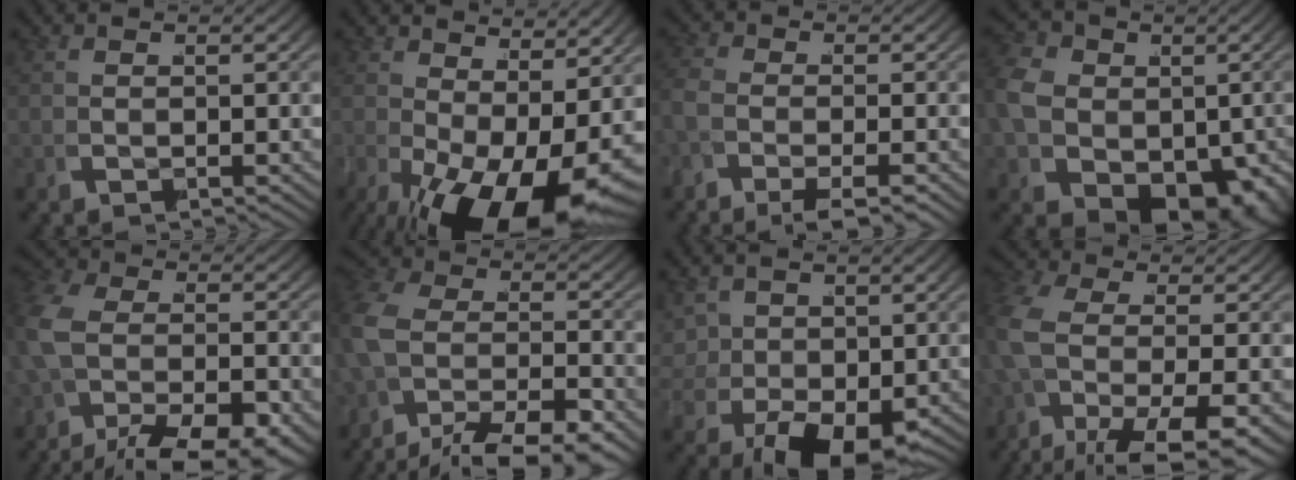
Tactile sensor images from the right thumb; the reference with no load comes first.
{"total": 10.6, "force": [-1.9, 5.4, 8.9], "torque": [-0.131, -0.044, -0.002]}
{"total": 2.5, "force": [-1.8, 0.9, 1.4], "torque": [-0.031, -0.005, -0.034]}
{"total": 11.7, "force": [-1.9, 8.9, 7.3], "torque": [-0.164, -0.071, -0.001]}
{"total": 7.8, "force": [-3.6, 4.5, 5.3], "torque": [-0.096, -0.031, -0.044]}
{"total": 8.4, "force": [-4.4, 5.0, 5.2], "torque": [-0.086, -0.029, -0.061]}
{"total": 5.0, "force": [0.1, 3.4, 3.7], "torque": [-0.082, -0.039, 0.025]}
{"total": 9.0, "force": [-2.9, 4.5, 7.2], "torque": [-0.160, -0.036, -0.021]}